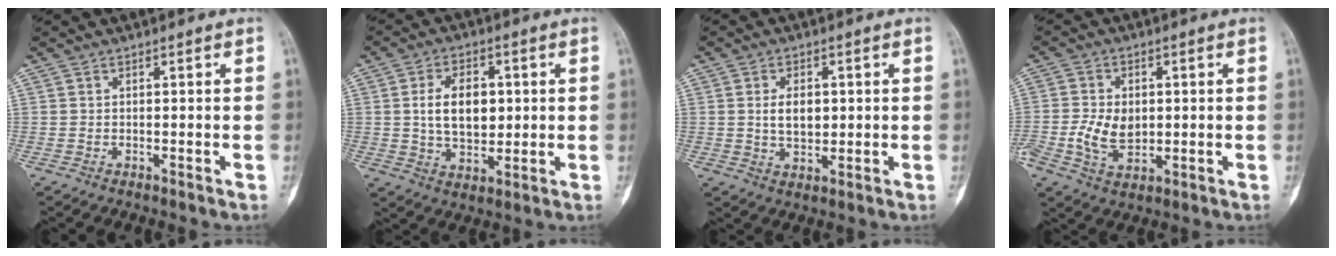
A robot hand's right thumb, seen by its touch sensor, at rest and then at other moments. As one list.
[{"total": 10.0, "force": [1.3, 6.4, 7.7], "torque": [-0.107, -0.005, 0.027]}, {"total": 5.6, "force": [0.8, 3.6, 4.3], "torque": [-0.058, -0.007, 0.015]}, {"total": 7.4, "force": [-0.4, 5.1, 5.4], "torque": [-0.094, 0.000, 0.000]}]